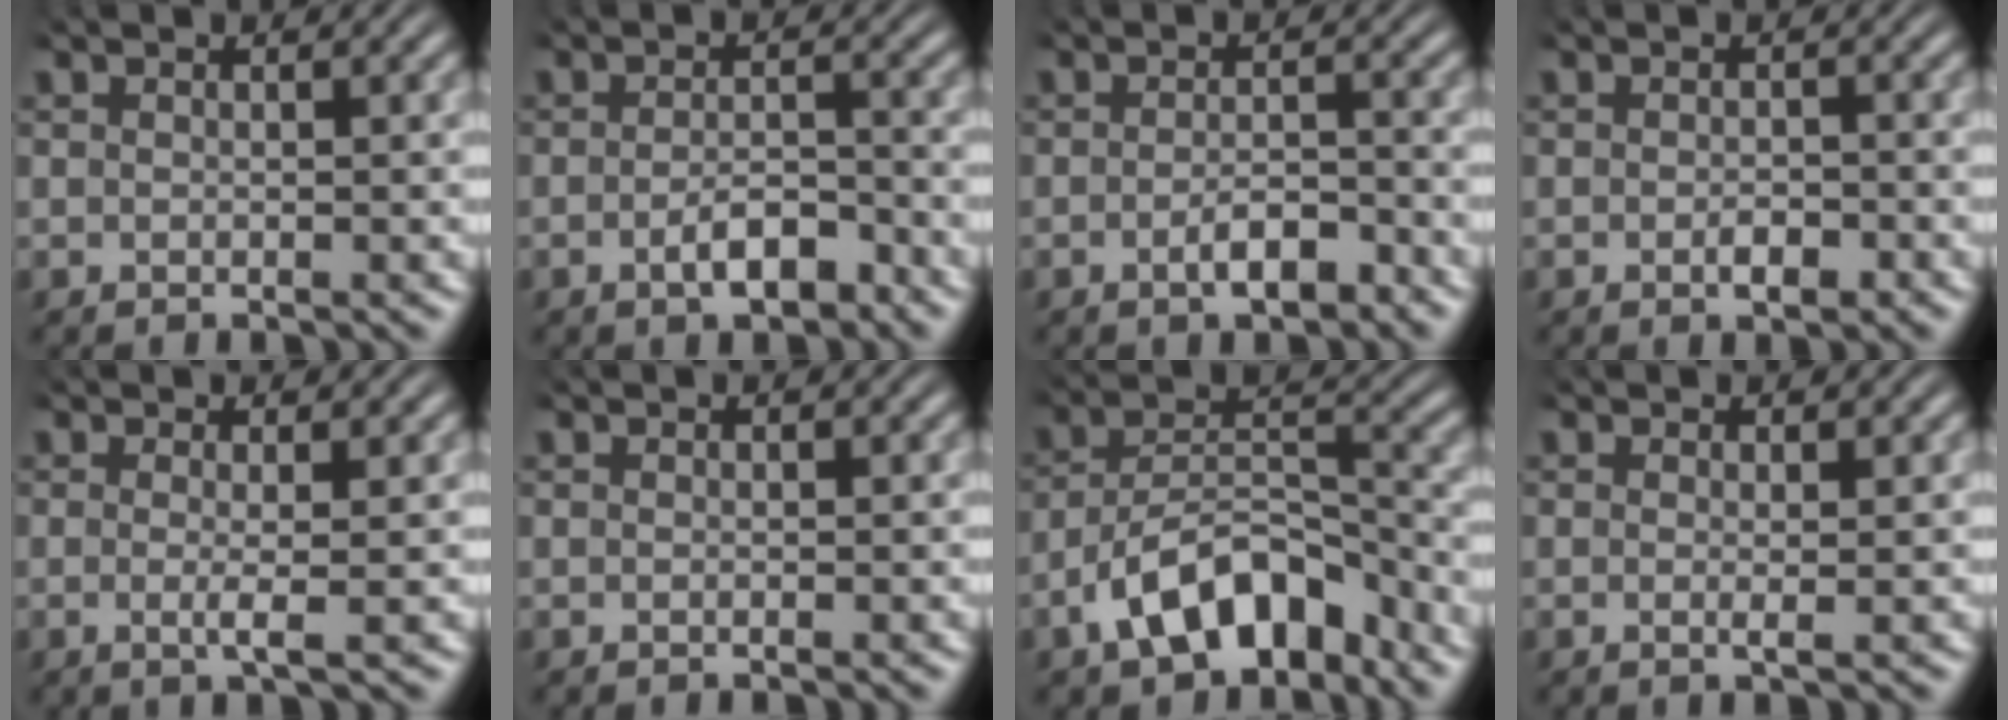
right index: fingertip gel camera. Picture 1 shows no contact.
{"total": 3.1, "force": [-2.1, 1.0, 2.0], "torque": [-0.027, -0.004, -0.038]}
{"total": 2.6, "force": [-1.9, 0.7, 1.7], "torque": [-0.020, -0.001, -0.036]}
{"total": 1.5, "force": [-0.8, 0.7, 1.1], "torque": [-0.016, 0.000, -0.015]}
{"total": 1.7, "force": [-0.2, -0.3, 1.6], "torque": [-0.038, -0.013, 0.000]}
{"total": 0.0}
{"total": 7.2, "force": [-4.3, 3.5, 4.6], "torque": [-0.073, -0.008, -0.064]}
{"total": 0.9, "force": [0.0, -0.3, 0.9], "torque": [-0.017, -0.006, 0.001]}